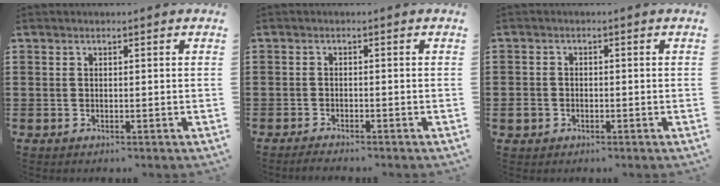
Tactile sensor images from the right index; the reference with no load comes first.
{"total": 1.2, "force": [-1.2, 0.0, 0.0], "torque": [-0.003, 0.002, -0.025]}
{"total": 1.8, "force": [-0.8, 1.5, 0.6], "torque": [-0.014, 0.002, -0.018]}